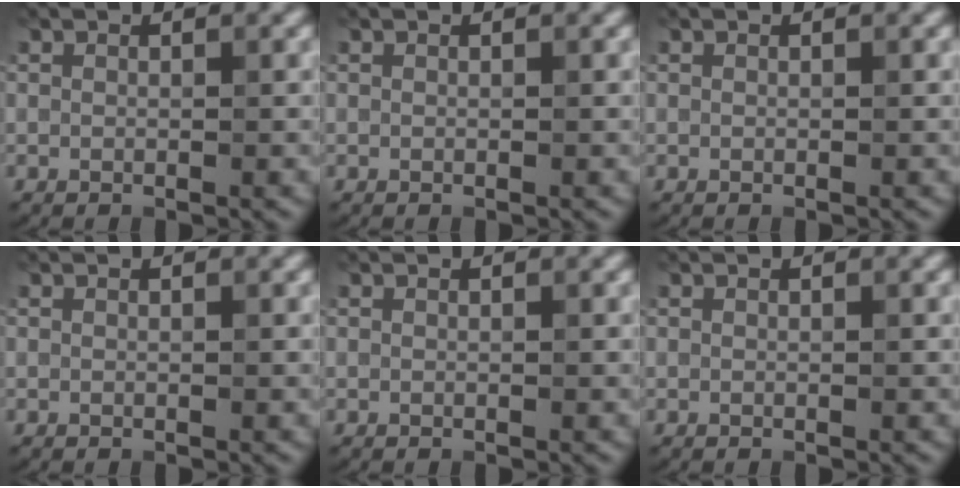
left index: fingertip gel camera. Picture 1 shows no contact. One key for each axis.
{"total": 0.0}
{"total": 0.0}
{"total": 0.0}
{"total": 0.0}
{"total": 0.0}